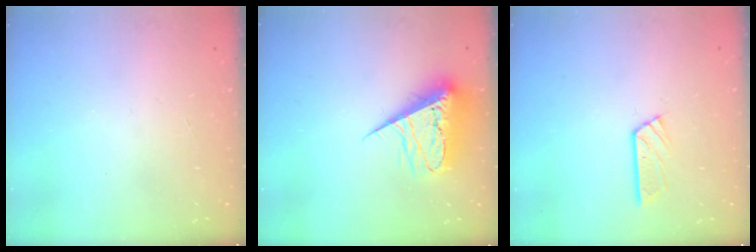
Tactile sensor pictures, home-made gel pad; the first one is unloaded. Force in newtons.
{"total": 9.7, "press": 9.6, "slide": 1.0}
{"total": 5.2, "press": 5.2, "slide": 0.3}